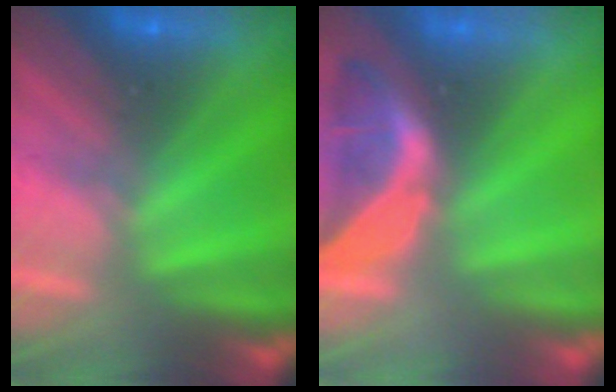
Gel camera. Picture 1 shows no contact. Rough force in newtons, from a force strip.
{"total": 1.8}